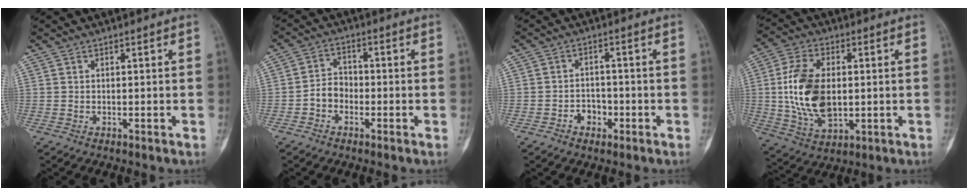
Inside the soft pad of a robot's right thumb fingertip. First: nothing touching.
{"total": 4.5, "force": [-1.7, 3.5, 2.2], "torque": [-0.022, 0.023, -0.040]}
{"total": 3.8, "force": [-1.8, 3.0, 1.7], "torque": [-0.004, 0.020, -0.031]}
{"total": 15.5, "force": [0.5, 9.2, 12.4], "torque": [-0.236, -0.003, 0.017]}